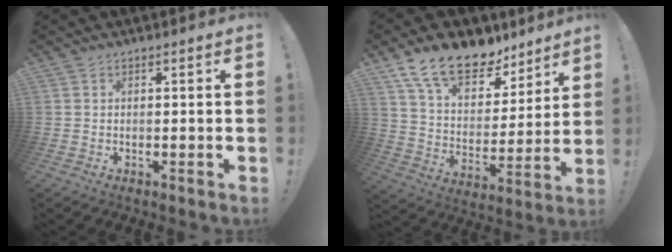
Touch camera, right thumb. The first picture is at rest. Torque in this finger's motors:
{"motor_torque": [-0.90, 1.72, 0.34, 0.21, 0.10]}